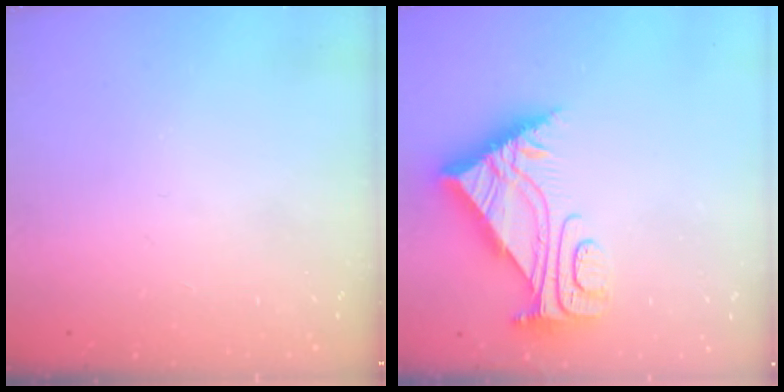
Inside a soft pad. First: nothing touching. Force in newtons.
{"total": 10.8, "press": 10.7, "slide": 0.9}